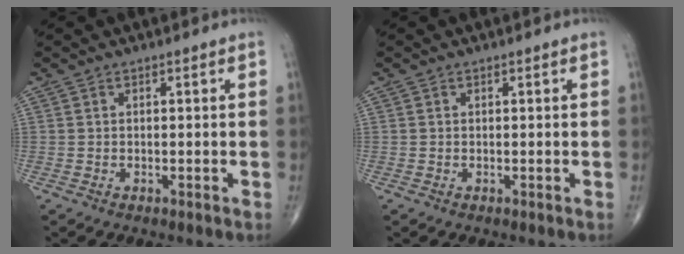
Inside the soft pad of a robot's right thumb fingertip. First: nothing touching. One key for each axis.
{"total": 0.0}